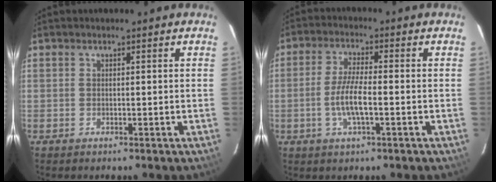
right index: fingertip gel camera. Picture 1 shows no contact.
{"total": 6.5, "force": [-1.7, 1.3, 6.1], "torque": [-0.123, -0.004, -0.034]}